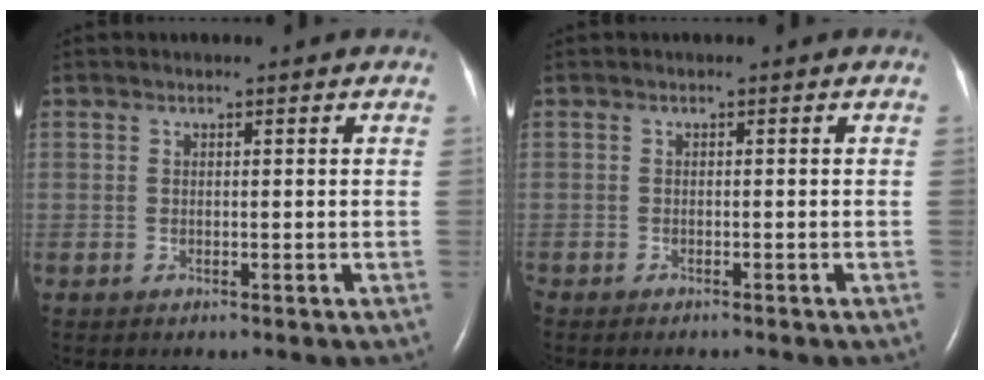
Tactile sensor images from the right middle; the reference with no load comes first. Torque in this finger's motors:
{"motor_torque": [-0.08, 0.05, -0.02, 0.00]}